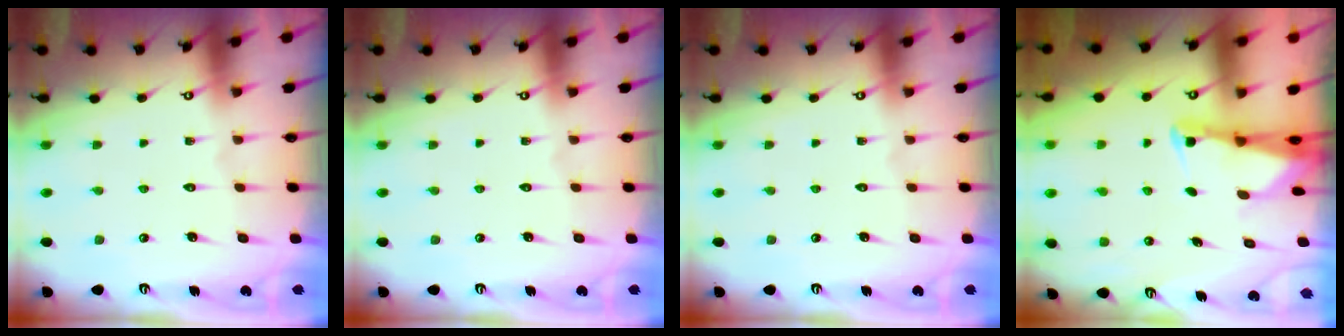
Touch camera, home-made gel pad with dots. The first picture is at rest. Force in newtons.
{"total": 0.0}
{"total": 0.0}
{"total": 2.5, "press": 2.4, "slide": 0.3}